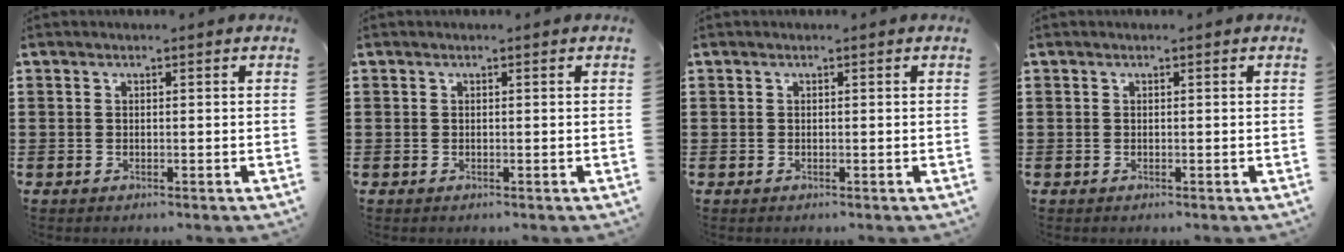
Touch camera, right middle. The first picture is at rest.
{"total": 0.0}
{"total": 0.0}
{"total": 0.0}